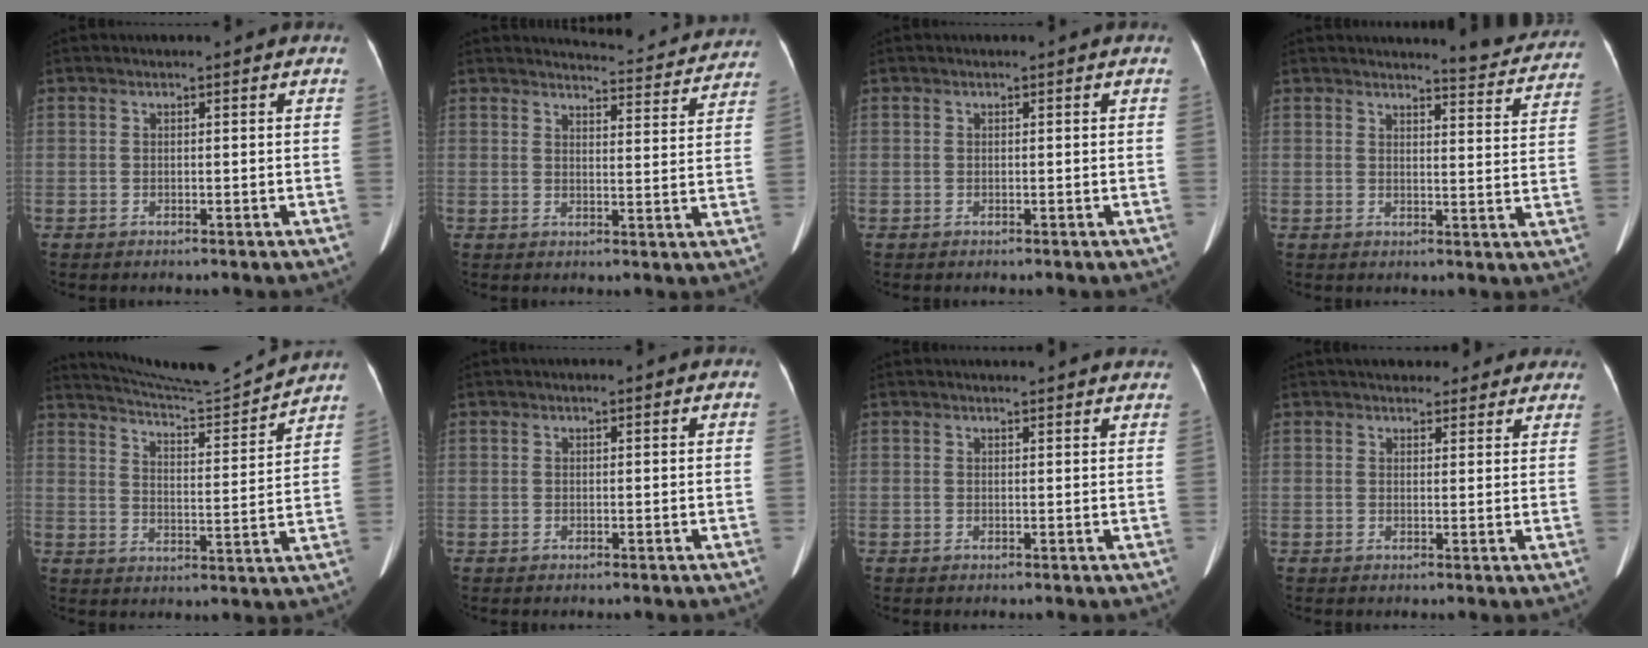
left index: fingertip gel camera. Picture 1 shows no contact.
{"total": 12.0, "force": [11.8, 1.5, 1.6], "torque": [-0.004, -0.026, 0.121]}
{"total": 0.0}
{"total": 8.5, "force": [8.3, 0.8, 1.4], "torque": [-0.008, -0.028, 0.081]}
{"total": 13.2, "force": [12.9, -1.8, 2.5], "torque": [-0.049, -0.029, 0.194]}
{"total": 0.9, "force": [0.7, 0.1, 0.5], "torque": [-0.008, 0.016, 0.010]}
{"total": 9.3, "force": [8.9, 1.2, 2.6], "torque": [-0.017, 0.013, 0.083]}
{"total": 13.2, "force": [11.5, 4.6, 4.4], "torque": [-0.028, 0.030, 0.135]}